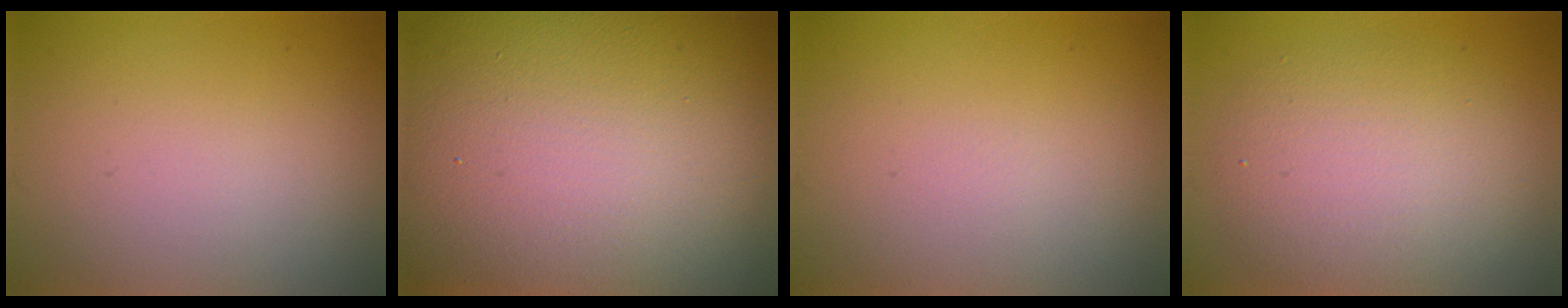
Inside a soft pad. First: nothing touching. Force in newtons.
{"total": 25.1, "press": 25.1, "slide": 1.4}
{"total": 0.0}
{"total": 5.8, "press": 5.8, "slide": 0.2}